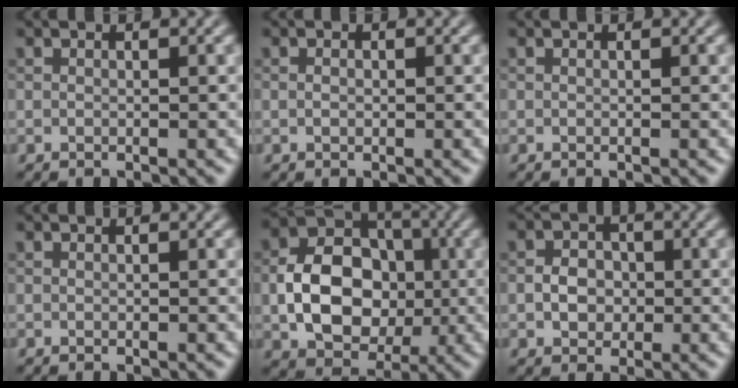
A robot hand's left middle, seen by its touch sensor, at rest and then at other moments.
{"total": 0.6, "force": [0.0, 0.4, 0.4], "torque": [-0.008, 0.000, 0.000]}
{"total": 0.0}
{"total": 0.0}
{"total": 8.1, "force": [-1.0, 6.0, 5.3], "torque": [-0.090, 0.002, -0.017]}
{"total": 2.6, "force": [-0.4, 2.1, 1.4], "torque": [-0.021, 0.002, -0.011]}